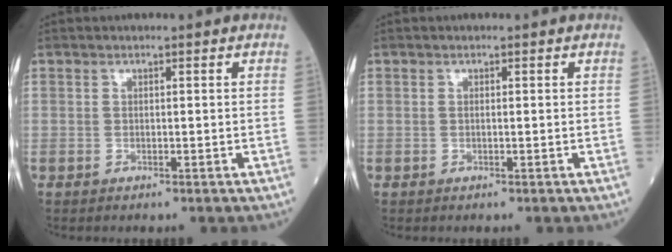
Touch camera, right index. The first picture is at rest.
{"total": 0.0}